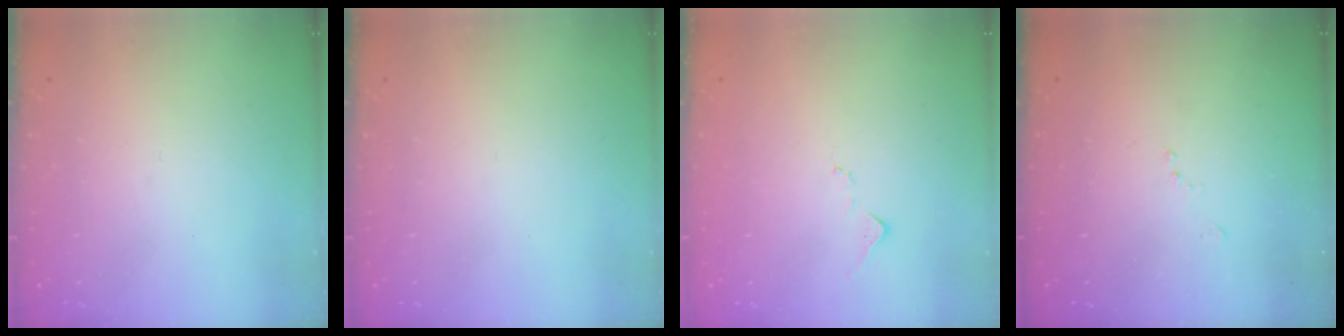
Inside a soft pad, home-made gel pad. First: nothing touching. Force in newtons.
{"total": 0.0}
{"total": 7.2, "press": 7.2, "slide": 0.3}
{"total": 5.7, "press": 5.7, "slide": 0.7}